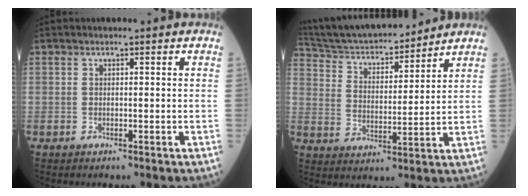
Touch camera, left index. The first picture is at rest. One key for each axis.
{"total": 16.7, "fx": 15.4, "fy": 3.1, "fz": 5.6, "tx": -0.095, "ty": 0.012, "tz": 0.253}